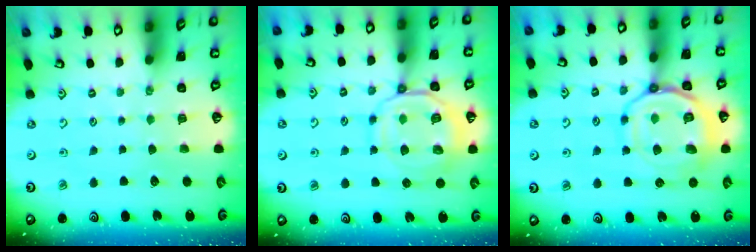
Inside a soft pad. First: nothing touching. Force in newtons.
{"total": 12.0, "press": 11.9, "slide": 1.2}
{"total": 15.5, "press": 15.4, "slide": 1.7}